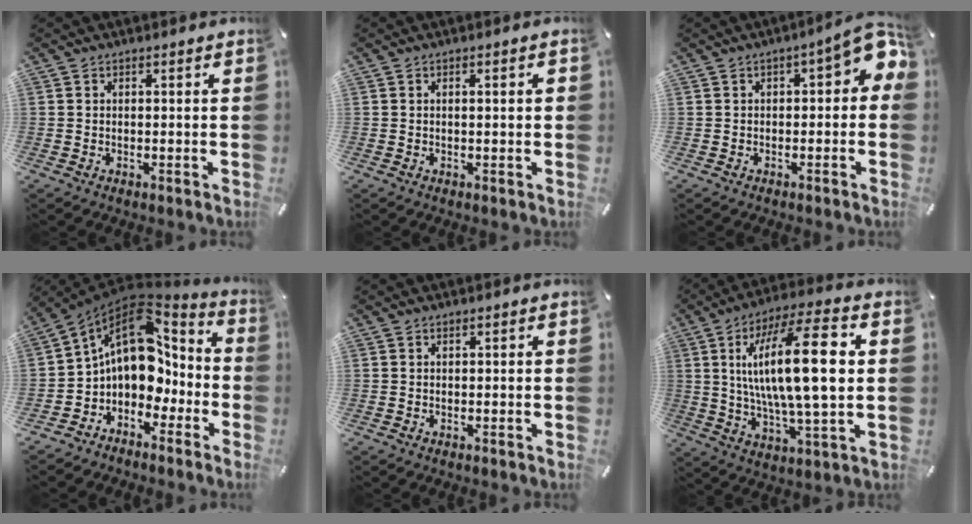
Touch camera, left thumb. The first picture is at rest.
{"total": 1.9, "force": [0.2, 0.4, 1.8], "torque": [-0.034, 0.001, 0.001]}
{"total": 7.7, "force": [1.9, 3.1, 6.8], "torque": [-0.087, -0.015, 0.026]}
{"total": 14.3, "force": [1.8, 10.6, 9.4], "torque": [-0.148, -0.024, 0.029]}
{"total": 0.0}
{"total": 20.8, "force": [4.1, 5.2, 19.7], "torque": [-0.379, -0.009, 0.045]}